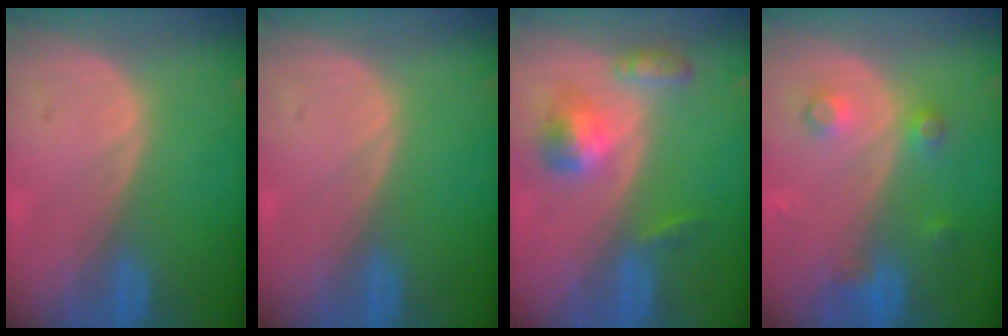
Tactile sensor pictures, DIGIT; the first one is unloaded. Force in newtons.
{"total": 0.0}
{"total": 5.6, "press": 5.1, "slide": 2.4}
{"total": 3.7, "press": 3.4, "slide": 1.5}